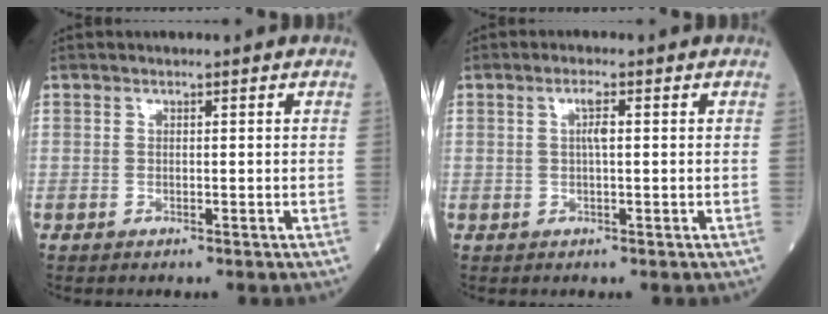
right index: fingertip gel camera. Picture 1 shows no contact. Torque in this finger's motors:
{"motor_torque": [0.56, 0.15, 0.25, 0.07]}